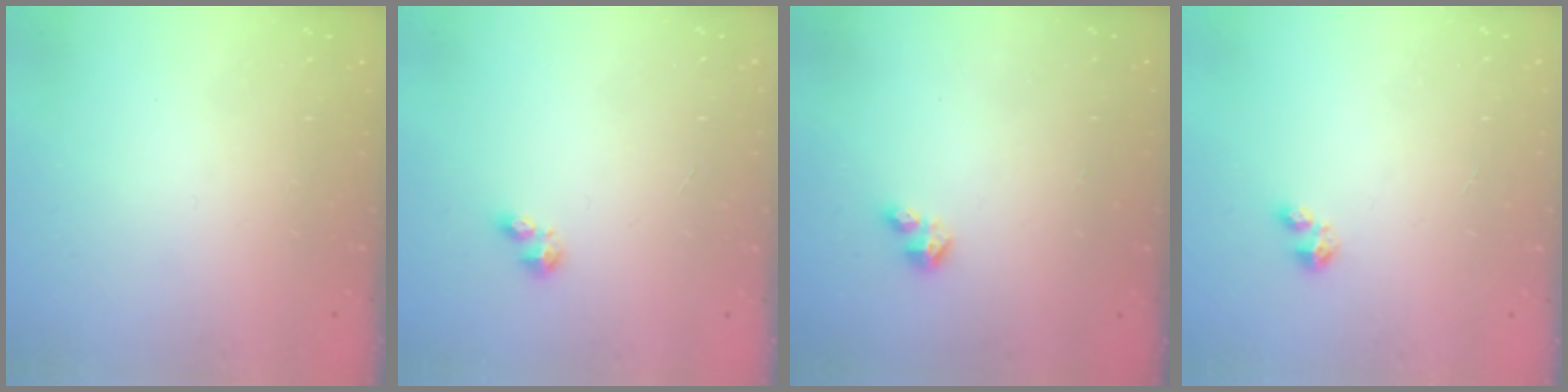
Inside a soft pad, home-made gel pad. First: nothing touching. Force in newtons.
{"total": 2.5, "press": 2.5, "slide": 0.4}
{"total": 2.9, "press": 2.8, "slide": 0.6}
{"total": 2.7, "press": 2.7, "slide": 0.4}